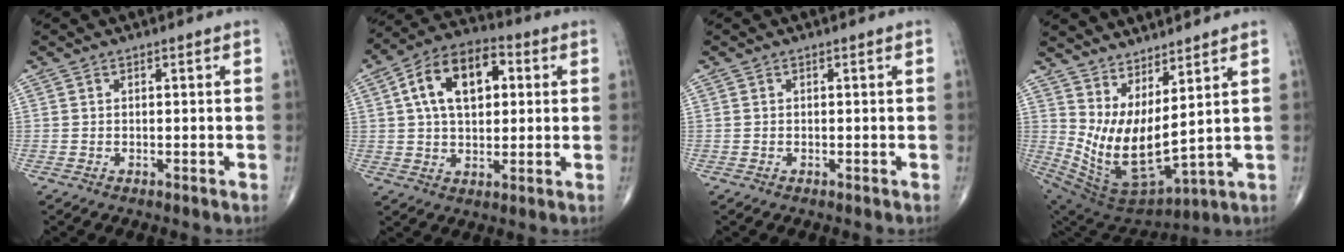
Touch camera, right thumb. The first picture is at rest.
{"total": 14.6, "force": [3.4, 8.6, 11.3], "torque": [-0.178, 0.020, 0.051]}
{"total": 0.0}
{"total": 14.3, "force": [5.9, 4.5, 12.2], "torque": [-0.233, -0.056, 0.133]}